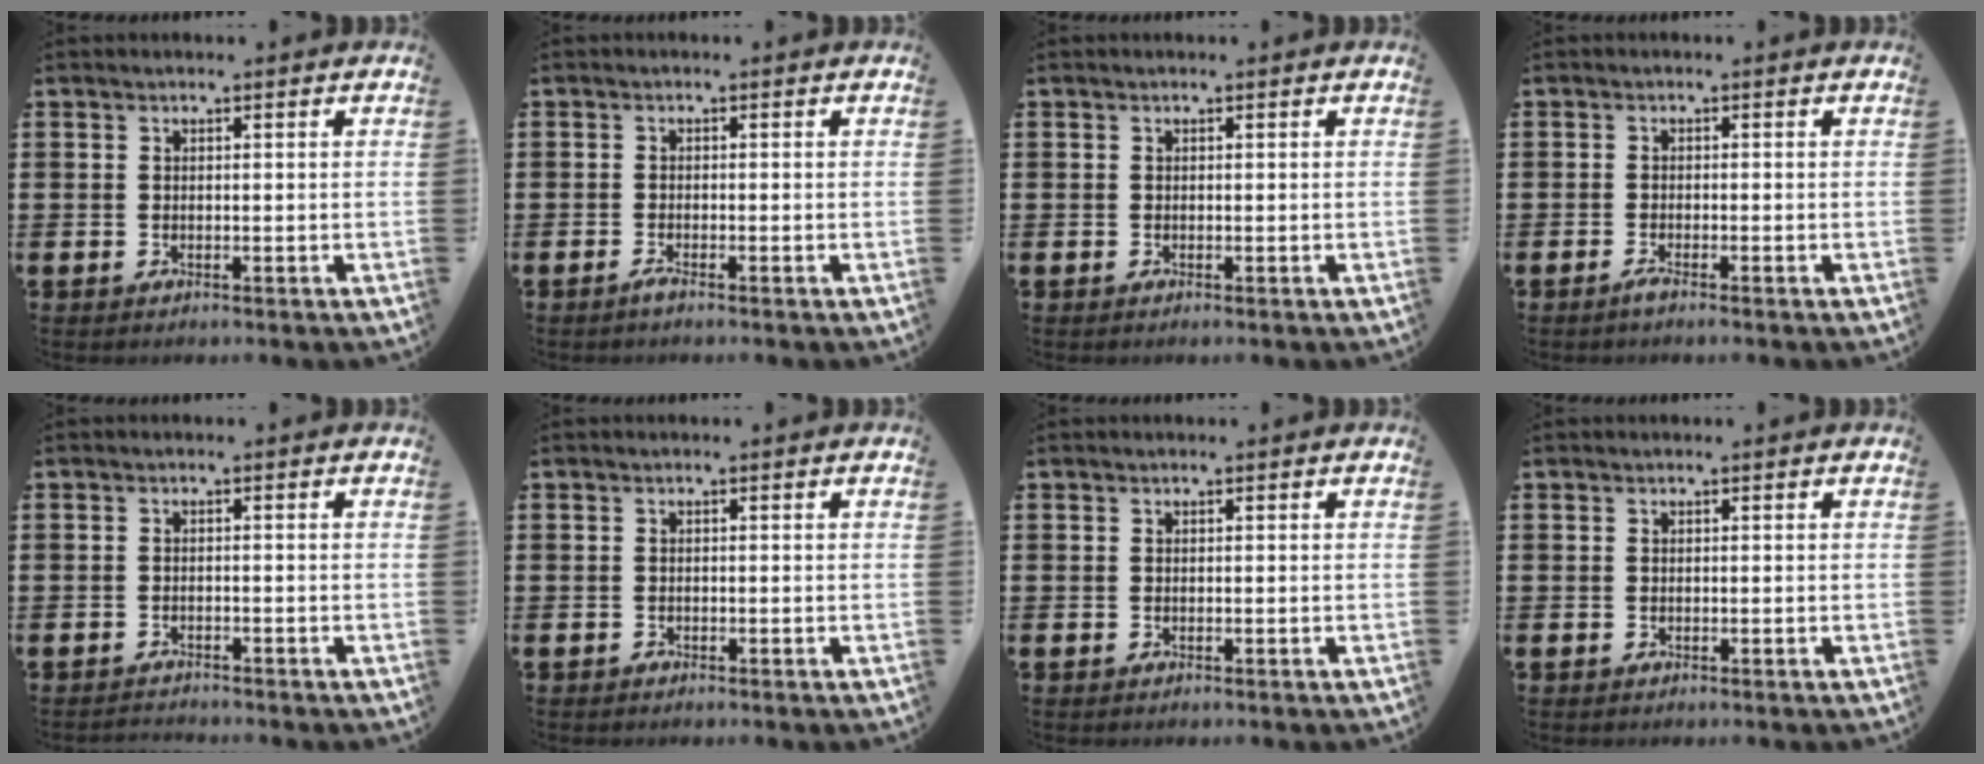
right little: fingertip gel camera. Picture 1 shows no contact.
{"total": 0.7, "force": [-0.5, 0.0, 0.5], "torque": [-0.008, -0.004, -0.009]}
{"total": 0.0}
{"total": 1.0, "force": [-0.6, 0.0, 0.7], "torque": [-0.012, -0.002, -0.012]}
{"total": 1.0, "force": [-1.0, 0.0, -0.1], "torque": [-0.001, 0.002, -0.021]}
{"total": 0.0}
{"total": 0.0}
{"total": 0.0}